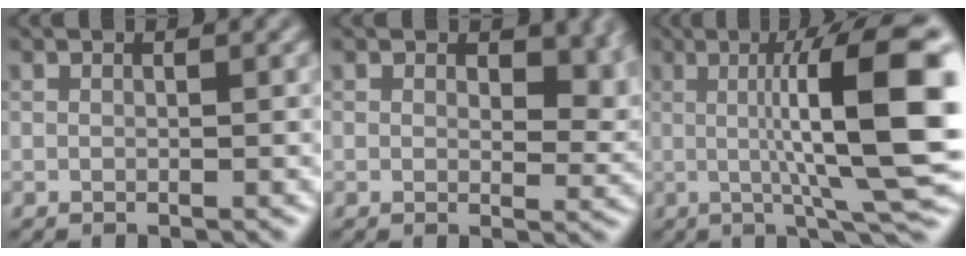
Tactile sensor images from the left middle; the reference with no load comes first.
{"total": 3.7, "force": [1.3, 2.2, 2.6], "torque": [-0.035, -0.008, 0.017]}
{"total": 12.5, "force": [1.0, 2.3, 12.3], "torque": [-0.170, 0.007, 0.014]}